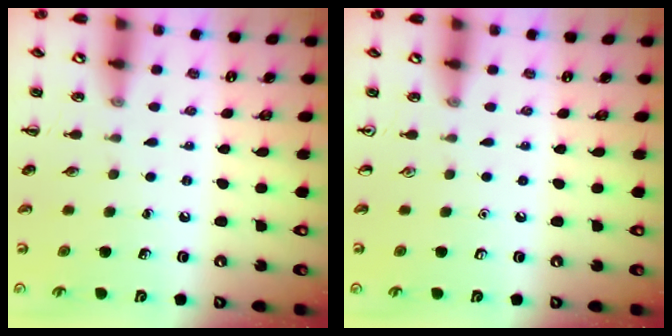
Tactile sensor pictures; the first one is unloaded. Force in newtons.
{"total": 0.0}